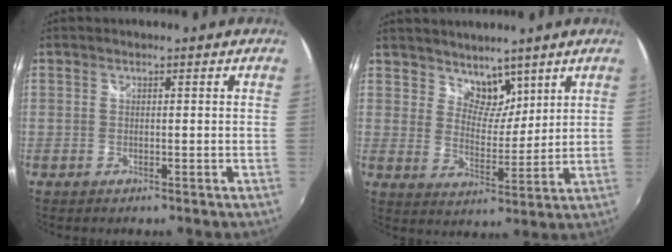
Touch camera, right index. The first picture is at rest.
{"total": 6.1, "force": [4.8, 3.3, 1.8], "torque": [-0.014, -0.002, 0.084]}